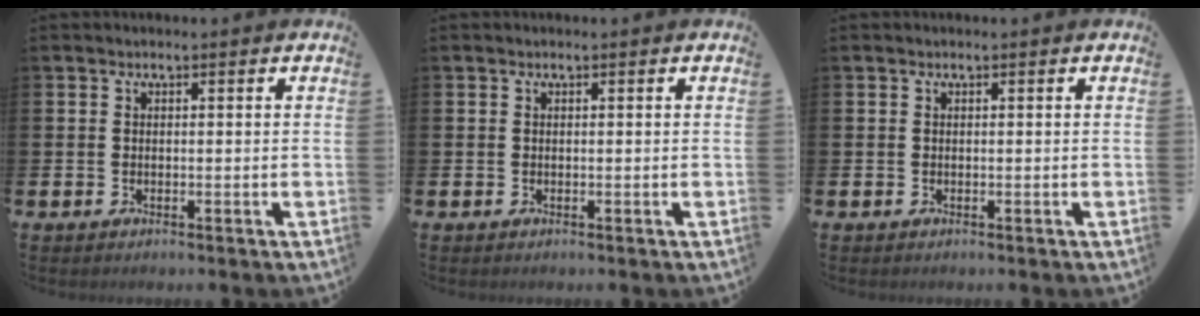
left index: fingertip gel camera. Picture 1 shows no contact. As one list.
[{"total": 0.0}, {"total": 0.0}]